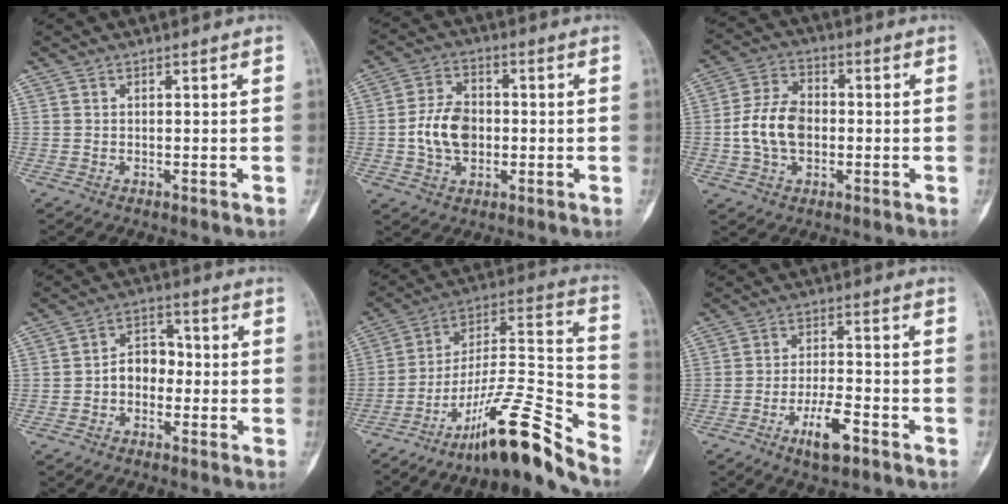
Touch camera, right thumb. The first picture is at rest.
{"total": 9.1, "force": [-0.9, 6.4, 6.4], "torque": [-0.103, 0.013, -0.019]}
{"total": 10.1, "force": [-1.0, 6.9, 7.4], "torque": [-0.124, 0.019, -0.024]}
{"total": 6.0, "force": [-1.2, 4.5, 3.8], "torque": [-0.032, 0.029, -0.034]}
{"total": 19.2, "force": [-14.4, 2.3, 12.4], "torque": [-0.193, 0.118, -0.246]}
{"total": 7.4, "force": [-4.2, 2.4, 5.6], "torque": [-0.097, 0.023, -0.072]}